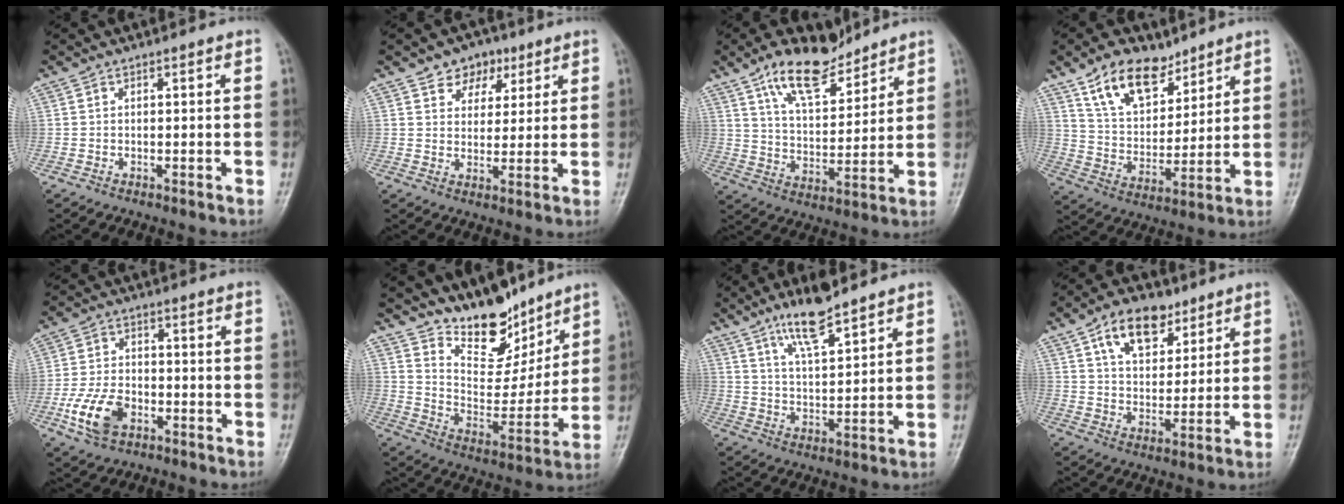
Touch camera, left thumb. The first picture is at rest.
{"total": 6.6, "force": [3.9, 4.9, 2.2], "torque": [0.002, -0.014, 0.059]}
{"total": 12.5, "force": [9.1, 5.4, 6.8], "torque": [-0.093, -0.054, 0.167]}
{"total": 13.3, "force": [8.8, 7.5, 6.5], "torque": [-0.078, -0.049, 0.163]}
{"total": 9.4, "force": [-3.8, 6.0, 6.2], "torque": [-0.118, 0.014, -0.071]}
{"total": 13.7, "force": [11.4, 6.1, 4.8], "torque": [-0.037, -0.084, 0.203]}
{"total": 9.0, "force": [6.6, 1.9, 5.8], "torque": [-0.097, -0.042, 0.121]}
{"total": 11.2, "force": [6.3, 6.6, 6.5], "torque": [-0.077, -0.028, 0.108]}